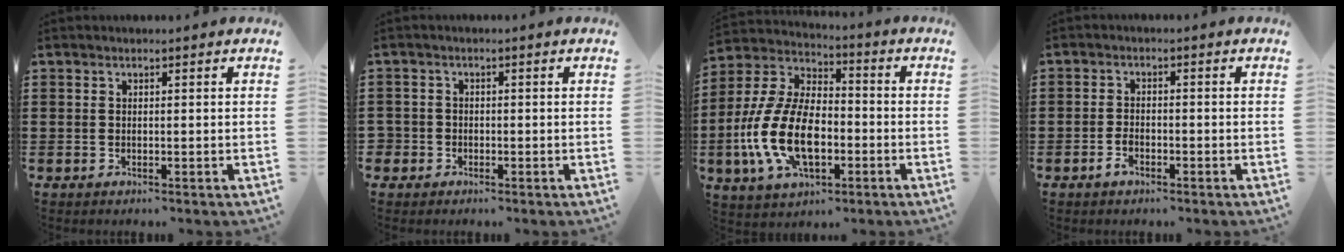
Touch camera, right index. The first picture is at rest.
{"total": 1.6, "force": [-0.9, 1.3, 0.2], "torque": [-0.010, -0.001, -0.020]}
{"total": 14.3, "force": [-3.9, 7.7, 11.4], "torque": [-0.279, -0.007, -0.080]}
{"total": 2.3, "force": [-1.4, 1.1, 1.4], "torque": [-0.035, -0.001, -0.029]}